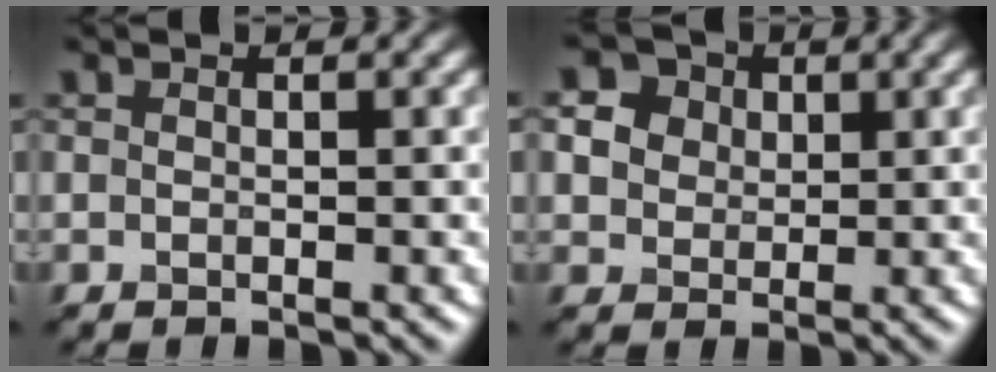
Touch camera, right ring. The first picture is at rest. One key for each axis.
{"total": 3.4, "fx": 1.7, "fy": 2.8, "fz": 0.7, "tx": -0.048, "ty": 0.010, "tz": 0.051}